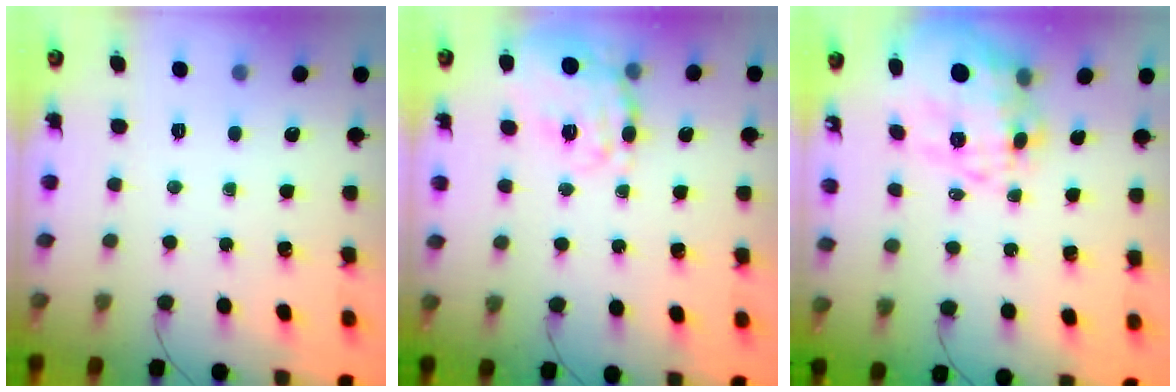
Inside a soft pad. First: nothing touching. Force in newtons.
{"total": 12.4, "press": 12.0, "slide": 3.0}
{"total": 16.3, "press": 15.9, "slide": 3.8}